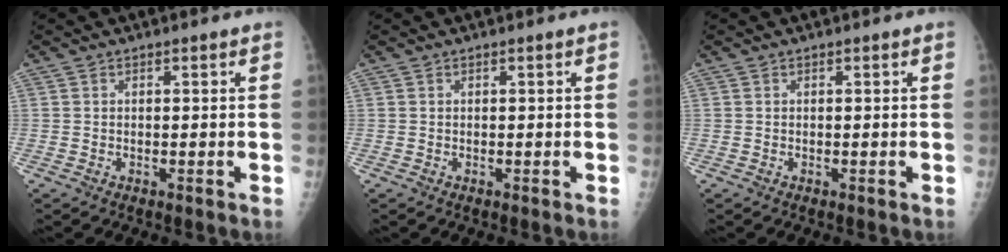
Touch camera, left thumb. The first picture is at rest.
{"total": 0.0}
{"total": 0.0}